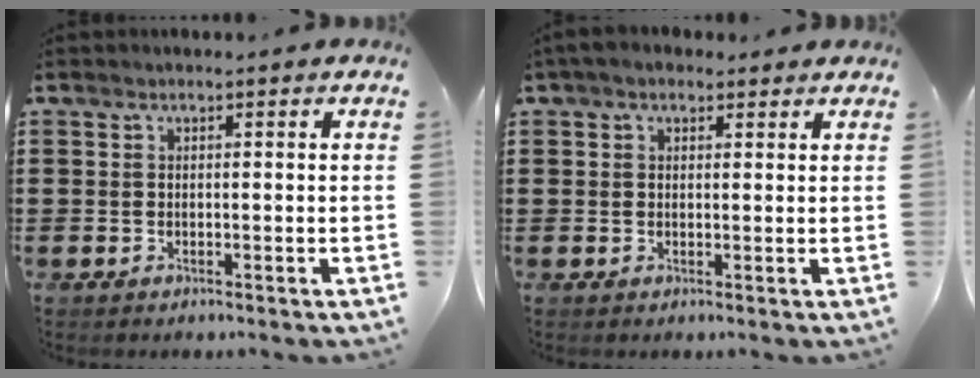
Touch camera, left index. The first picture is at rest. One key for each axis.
{"total": 2.6, "fx": 2.0, "fy": 1.3, "fz": 1.1, "tx": -0.028, "ty": 0.006, "tz": 0.037}